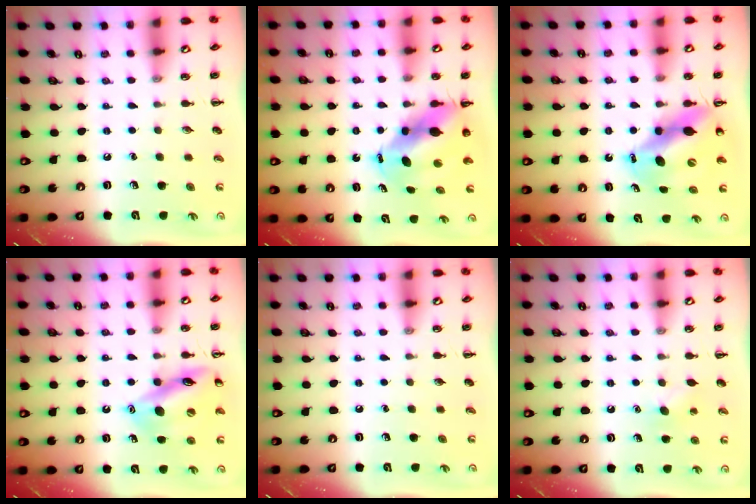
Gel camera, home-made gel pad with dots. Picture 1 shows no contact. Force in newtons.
{"total": 9.1, "press": 8.8, "slide": 2.5}
{"total": 12.8, "press": 12.2, "slide": 4.0}
{"total": 14.2, "press": 14.1, "slide": 1.1}
{"total": 0.0}
{"total": 5.1, "press": 4.9, "slide": 1.5}